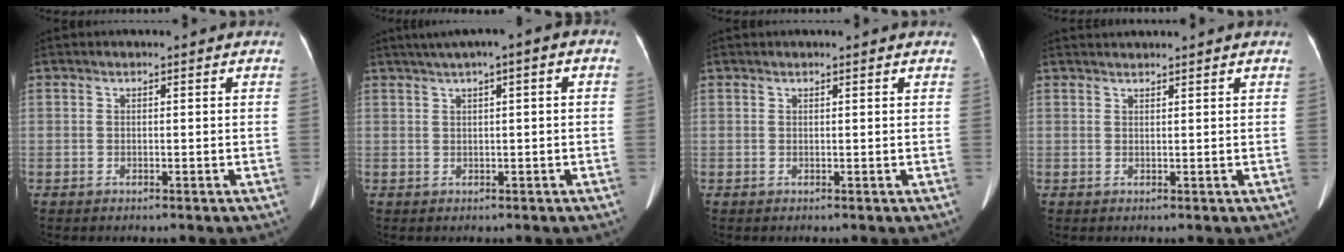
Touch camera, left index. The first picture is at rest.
{"total": 5.0, "force": [2.1, 0.8, 4.4], "torque": [-0.069, 0.028, 0.029]}
{"total": 0.9, "force": [0.8, -0.1, 0.3], "torque": [-0.010, 0.008, 0.014]}
{"total": 3.1, "force": [2.9, -0.3, 0.8], "torque": [-0.010, 0.028, 0.049]}